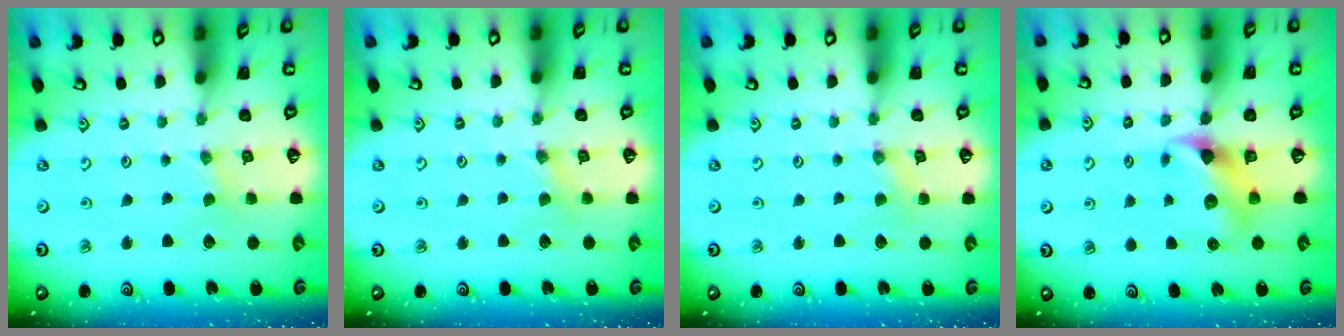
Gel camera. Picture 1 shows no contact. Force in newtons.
{"total": 2.1, "press": 2.0, "slide": 0.4}
{"total": 1.8, "press": 1.7, "slide": 0.4}
{"total": 7.3, "press": 7.2, "slide": 0.9}